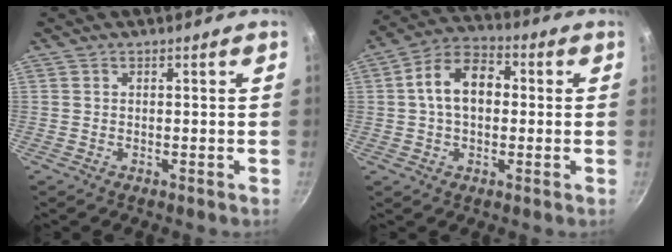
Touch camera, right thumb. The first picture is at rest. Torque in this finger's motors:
{"motor_torque": [-0.37, 1.70, 1.02, 0.11, 0.37]}